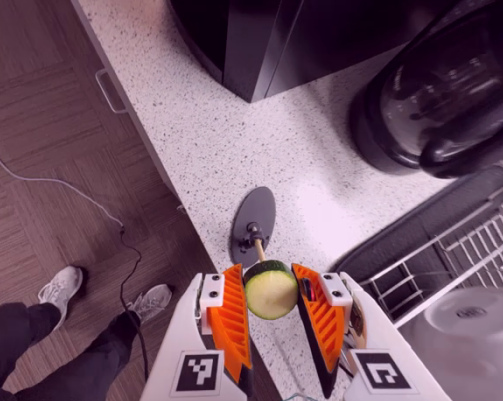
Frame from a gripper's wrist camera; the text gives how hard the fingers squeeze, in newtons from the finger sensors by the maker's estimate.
{"total": 10.0, "left": 10.1, "right": 9.9}